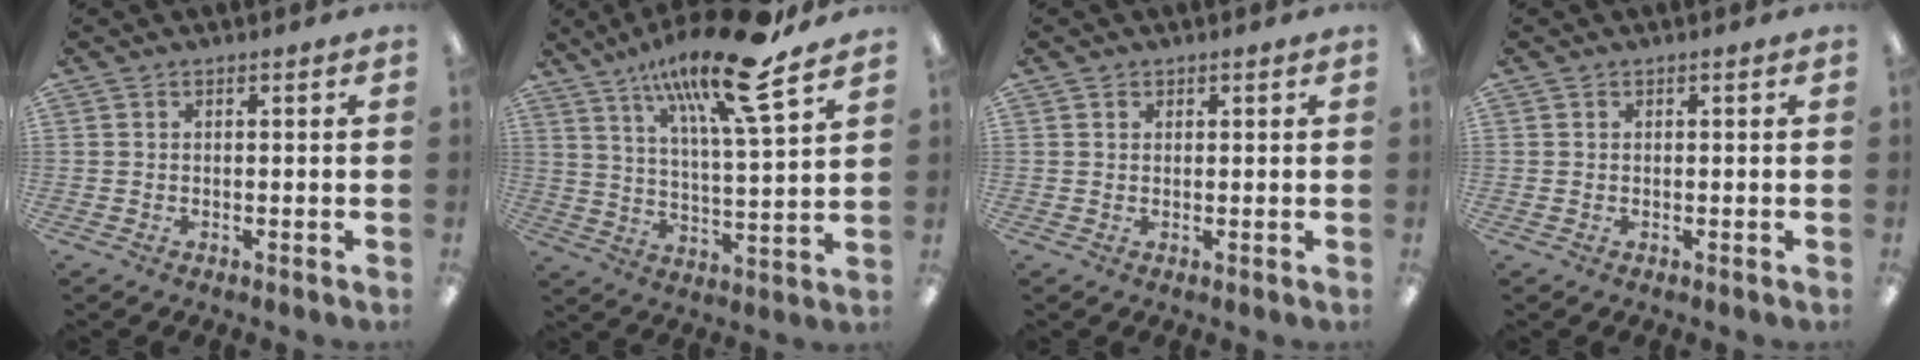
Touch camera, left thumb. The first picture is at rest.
{"total": 20.0, "force": [13.2, 4.1, 14.4], "torque": [-0.244, -0.063, 0.208]}
{"total": 0.8, "force": [0.5, 0.6, 0.2], "torque": [-0.003, 0.003, 0.009]}
{"total": 0.0}